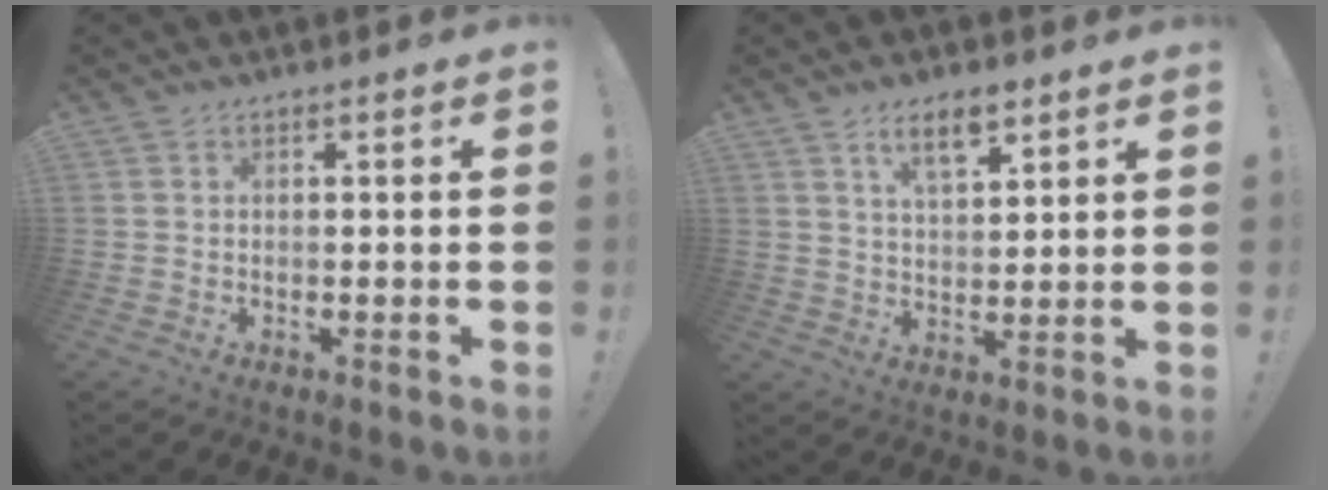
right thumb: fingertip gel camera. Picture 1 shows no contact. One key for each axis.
{"total": 7.9, "fx": 5.1, "fy": 3.3, "fz": 5.1, "tx": -0.080, "ty": -0.019, "tz": 0.090}